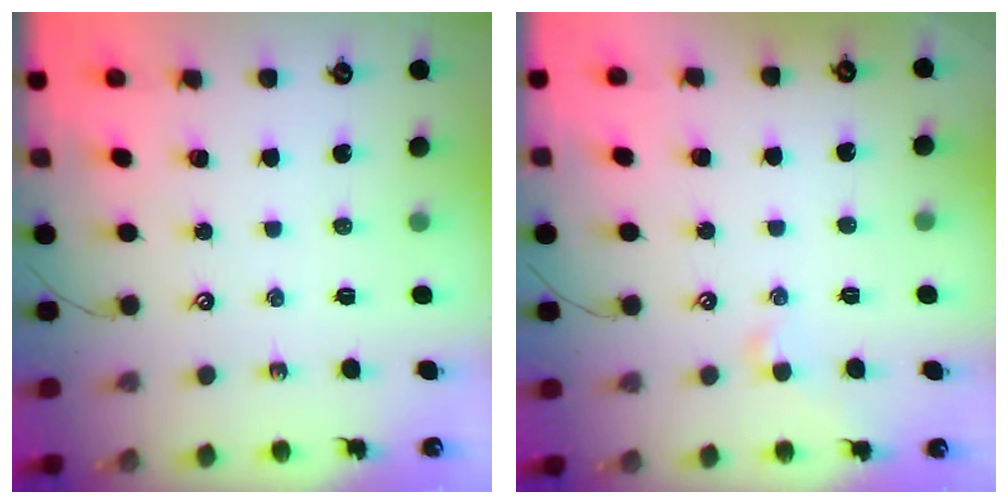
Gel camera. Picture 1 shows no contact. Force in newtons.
{"total": 0.6, "press": 0.3, "slide": 0.5}